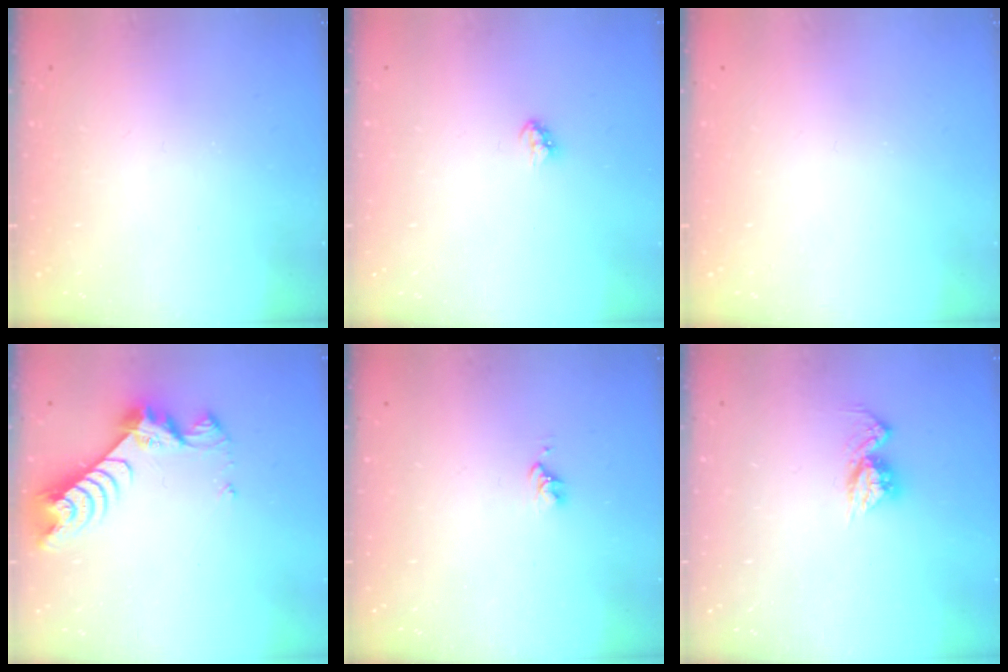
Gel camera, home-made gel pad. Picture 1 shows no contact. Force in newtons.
{"total": 2.9, "press": 2.9, "slide": 0.2}
{"total": 0.0}
{"total": 8.1, "press": 8.1, "slide": 0.8}
{"total": 2.8, "press": 2.8, "slide": 0.3}
{"total": 8.1, "press": 8.1, "slide": 0.8}